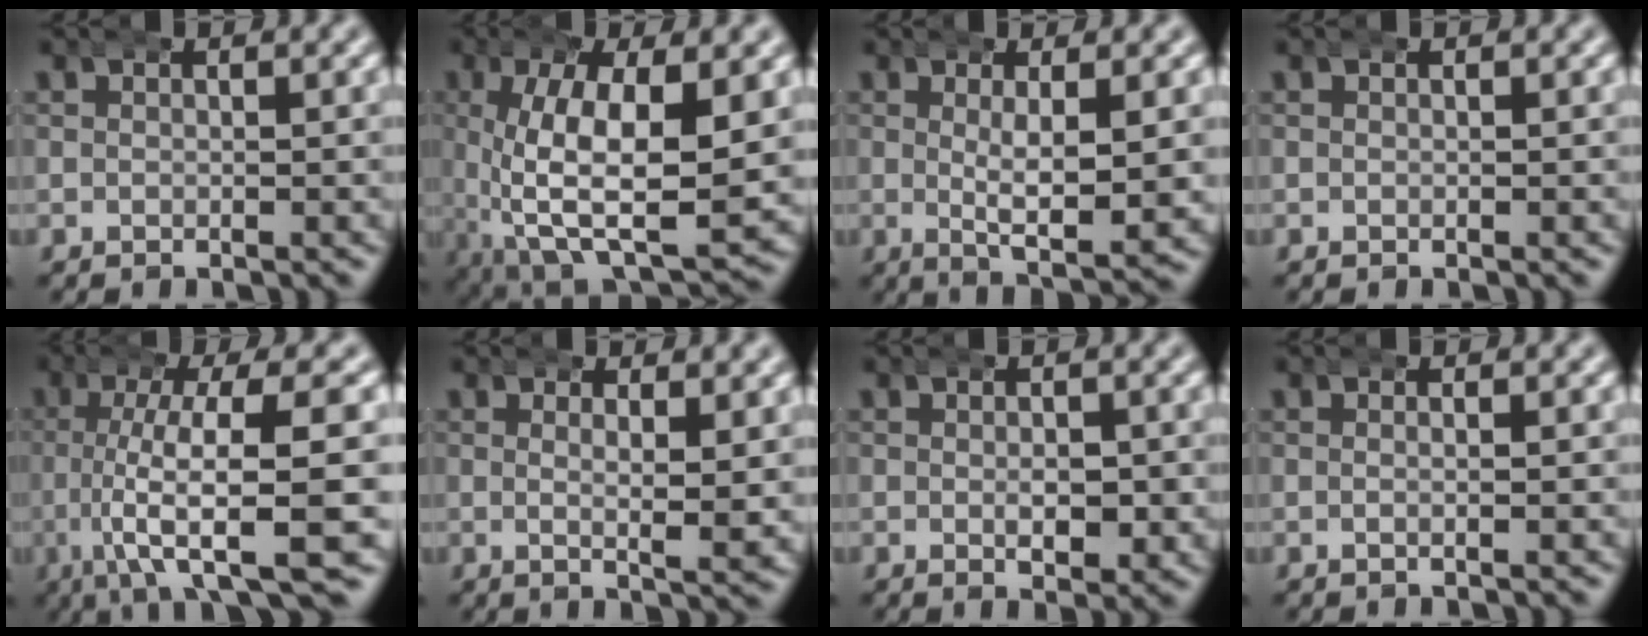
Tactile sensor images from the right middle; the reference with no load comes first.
{"total": 11.9, "force": [-0.9, 6.4, 10.0], "torque": [-0.183, -0.034, 0.008]}
{"total": 5.5, "force": [0.6, 1.4, 5.3], "torque": [-0.083, -0.009, 0.014]}
{"total": 0.0}
{"total": 9.7, "force": [-4.4, 2.2, 8.3], "torque": [-0.143, -0.024, -0.054]}
{"total": 3.1, "force": [0.7, 0.3, 3.0], "torque": [-0.049, -0.005, 0.014]}
{"total": 2.9, "force": [-0.1, 1.6, 2.4], "torque": [-0.034, -0.005, -0.003]}
{"total": 1.0, "force": [-0.2, 0.2, 1.0], "torque": [-0.016, 0.004, -0.007]}